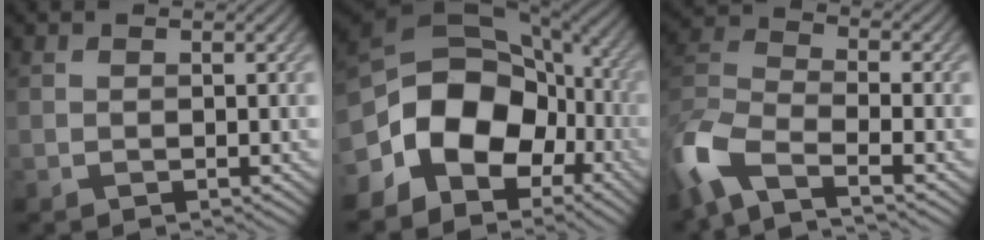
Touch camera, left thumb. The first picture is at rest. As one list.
[{"total": 13.6, "force": [-4.1, 9.8, 8.5], "torque": [-0.183, -0.012, -0.080]}, {"total": 9.6, "force": [-6.1, 3.5, 6.6], "torque": [-0.156, -0.015, -0.138]}]